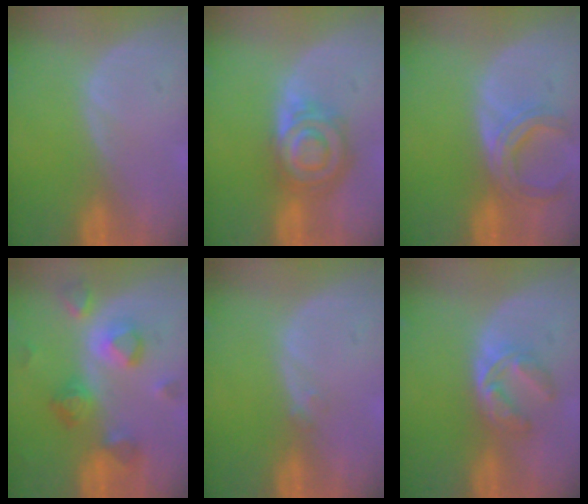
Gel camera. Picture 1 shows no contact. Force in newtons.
{"total": 8.0, "press": 7.1, "slide": 3.6}
{"total": 5.7, "press": 5.7, "slide": 0.5}
{"total": 8.0, "press": 7.7, "slide": 2.4}
{"total": 0.8, "press": 0.7, "slide": 0.4}
{"total": 5.0, "press": 4.8, "slide": 1.5}